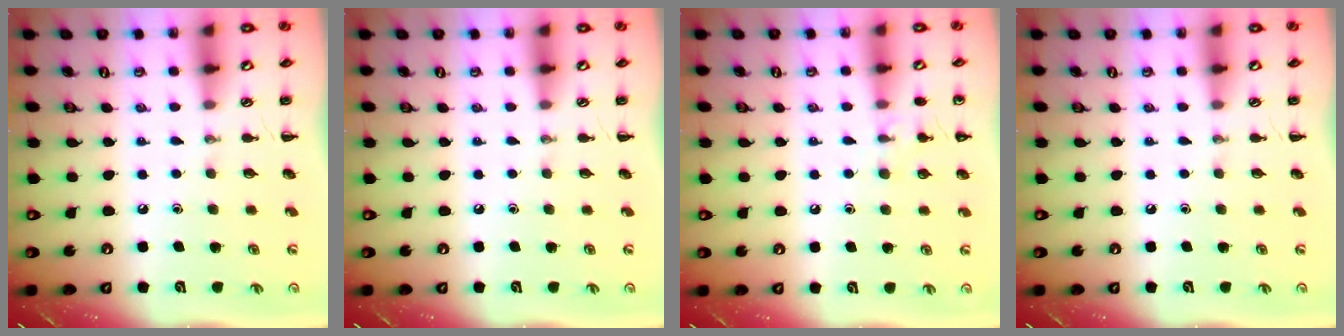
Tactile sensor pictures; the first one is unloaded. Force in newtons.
{"total": 0.0}
{"total": 8.1, "press": 7.8, "slide": 2.1}
{"total": 0.0}